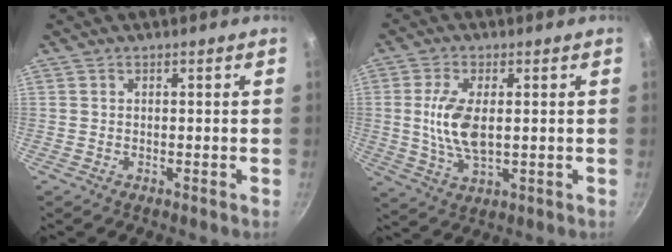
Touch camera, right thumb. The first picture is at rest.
{"total": 9.2, "force": [0.7, 4.4, 8.0], "torque": [-0.157, -0.005, 0.014]}